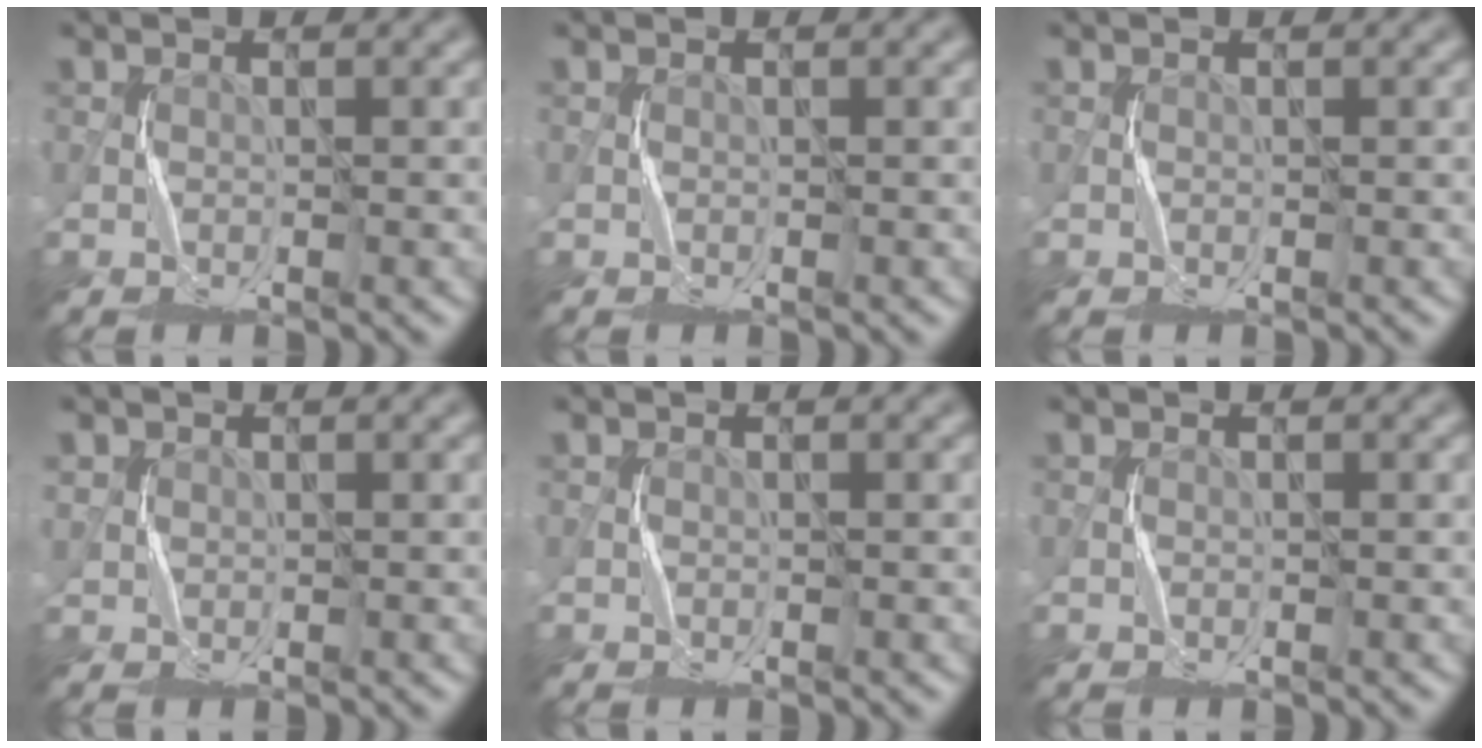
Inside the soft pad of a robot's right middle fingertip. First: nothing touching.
{"total": 0.0}
{"total": 0.0}
{"total": 0.8, "force": [0.4, 0.6, -0.3], "torque": [-0.003, -0.003, 0.010]}
{"total": 0.0}
{"total": 0.0}